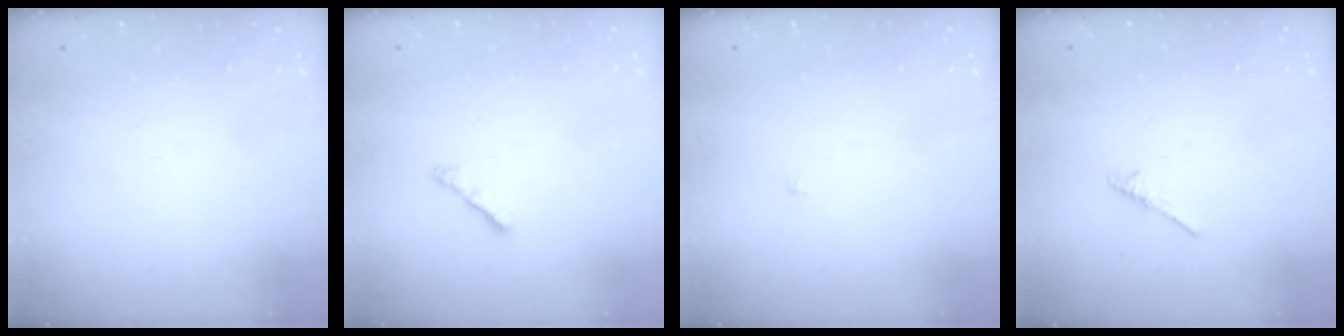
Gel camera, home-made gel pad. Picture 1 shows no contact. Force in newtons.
{"total": 2.7, "press": 2.7, "slide": 0.6}
{"total": 0.9, "press": 0.9, "slide": 0.2}
{"total": 1.9, "press": 1.9, "slide": 0.4}